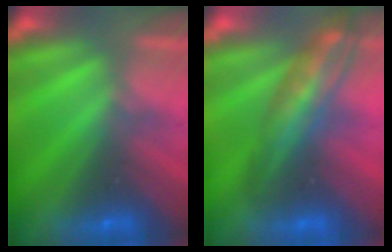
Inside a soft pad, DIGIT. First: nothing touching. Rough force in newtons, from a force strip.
{"total": 2.9}